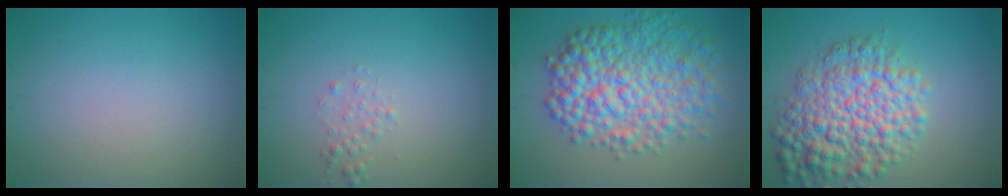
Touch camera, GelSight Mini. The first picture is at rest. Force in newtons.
{"total": 0.9, "press": 0.9, "slide": 0.1}
{"total": 8.5, "press": 8.5, "slide": 0.1}
{"total": 8.1, "press": 8.1, "slide": 0.2}